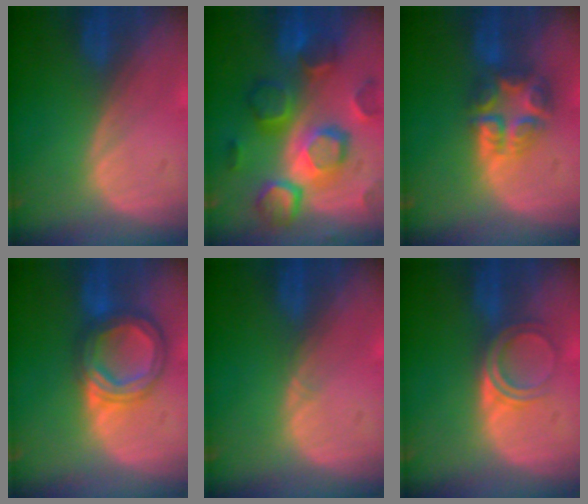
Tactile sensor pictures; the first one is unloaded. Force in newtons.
{"total": 12.0, "press": 12.0, "slide": 1.2}
{"total": 7.7, "press": 6.7, "slide": 3.7}
{"total": 7.6, "press": 7.5, "slide": 0.6}
{"total": 0.5, "press": 0.5, "slide": 0.1}
{"total": 4.8, "press": 4.1, "slide": 2.6}